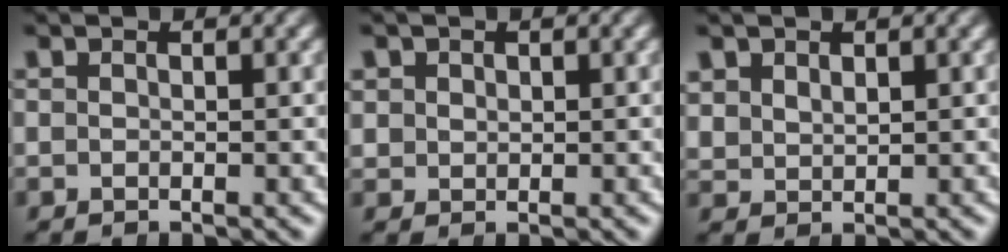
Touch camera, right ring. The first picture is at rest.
{"total": 2.0, "force": [1.0, 1.5, 0.6], "torque": [-0.016, -0.010, 0.033]}
{"total": 1.8, "force": [1.4, 1.0, 0.4], "torque": [-0.018, -0.009, 0.041]}